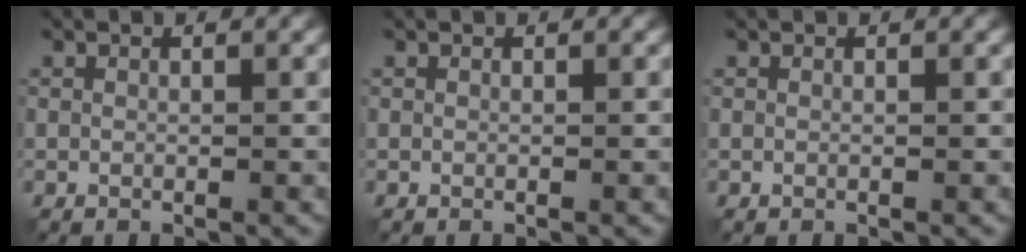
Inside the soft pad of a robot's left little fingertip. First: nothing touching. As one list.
[{"total": 0.0}, {"total": 0.0}]